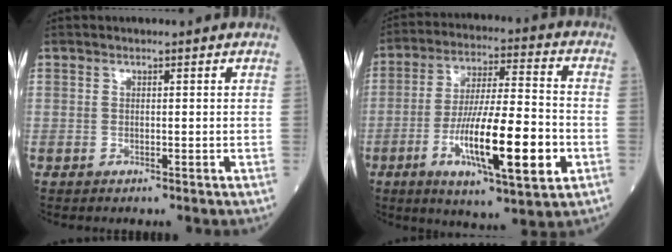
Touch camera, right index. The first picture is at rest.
{"total": 17.7, "force": [-5.3, 3.2, 16.6], "torque": [-0.301, -0.010, -0.083]}